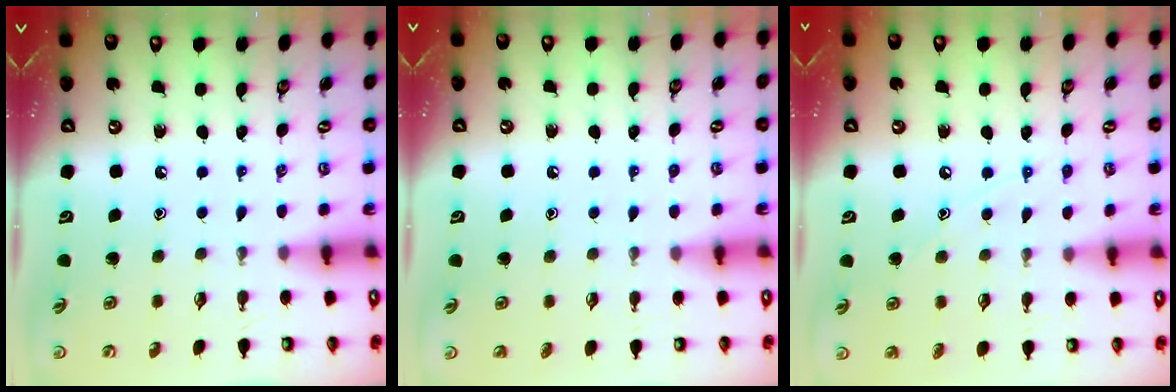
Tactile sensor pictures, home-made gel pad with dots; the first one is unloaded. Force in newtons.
{"total": 2.0, "press": 2.0, "slide": 0.2}
{"total": 6.5, "press": 6.5, "slide": 0.3}